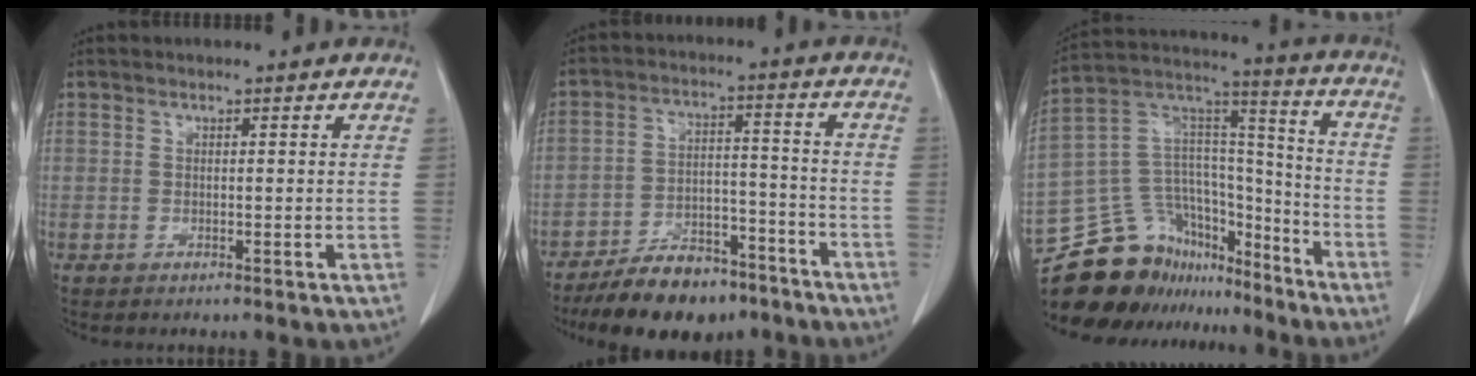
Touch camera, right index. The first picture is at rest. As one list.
[{"total": 12.6, "force": [-10.0, 5.2, 5.5], "torque": [-0.081, 0.019, -0.161]}, {"total": 21.8, "force": [-18.2, 9.9, 6.7], "torque": [-0.143, 0.054, -0.297]}]